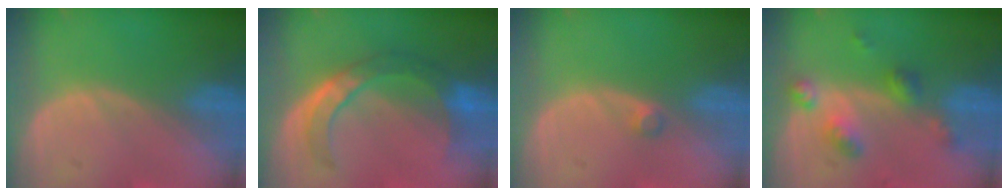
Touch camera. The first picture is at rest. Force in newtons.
{"total": 7.2, "press": 7.0, "slide": 1.6}
{"total": 1.3, "press": 1.1, "slide": 0.6}
{"total": 5.9, "press": 5.2, "slide": 2.8}